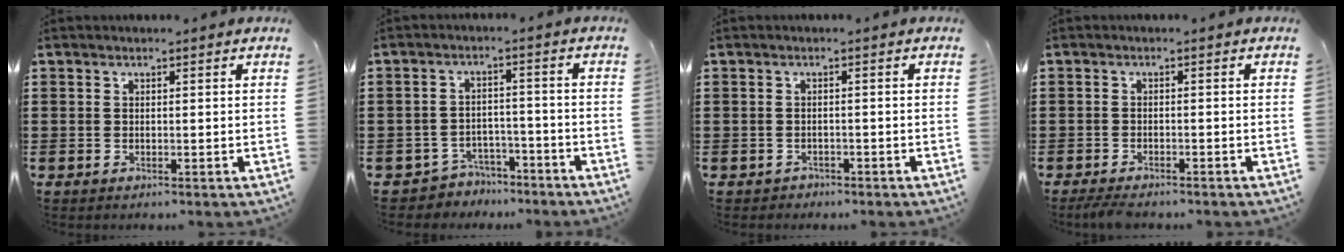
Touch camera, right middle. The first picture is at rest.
{"total": 3.9, "force": [-3.7, 1.1, -0.1], "torque": [-0.015, 0.002, -0.082]}
{"total": 0.8, "force": [-0.7, 0.3, 0.0], "torque": [-0.002, 0.001, -0.017]}
{"total": 1.7, "force": [-1.6, 0.3, 0.6], "torque": [-0.020, -0.001, -0.035]}